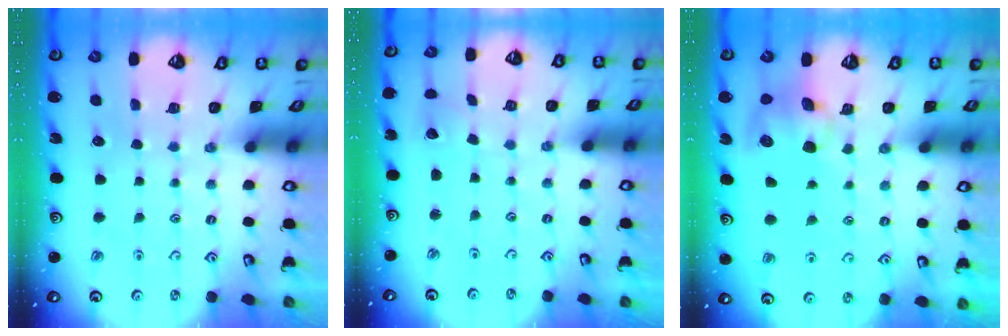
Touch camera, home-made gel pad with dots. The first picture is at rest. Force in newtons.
{"total": 1.3, "press": 1.3, "slide": 0.0}
{"total": 8.2, "press": 8.1, "slide": 1.3}